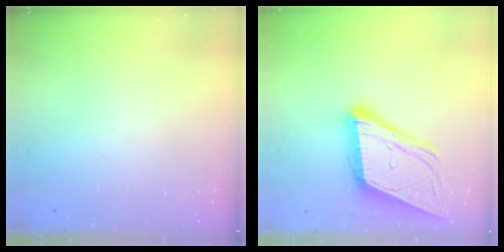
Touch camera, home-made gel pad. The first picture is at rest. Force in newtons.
{"total": 16.6, "press": 16.1, "slide": 4.0}